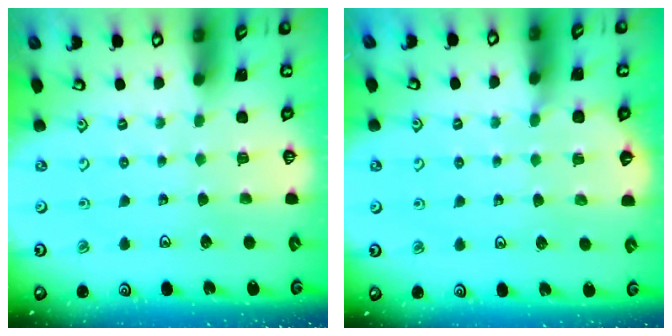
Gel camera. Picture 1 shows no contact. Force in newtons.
{"total": 5.1, "press": 5.1, "slide": 0.6}